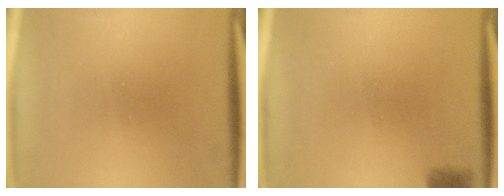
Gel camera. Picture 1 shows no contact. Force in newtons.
{"total": 2.9}